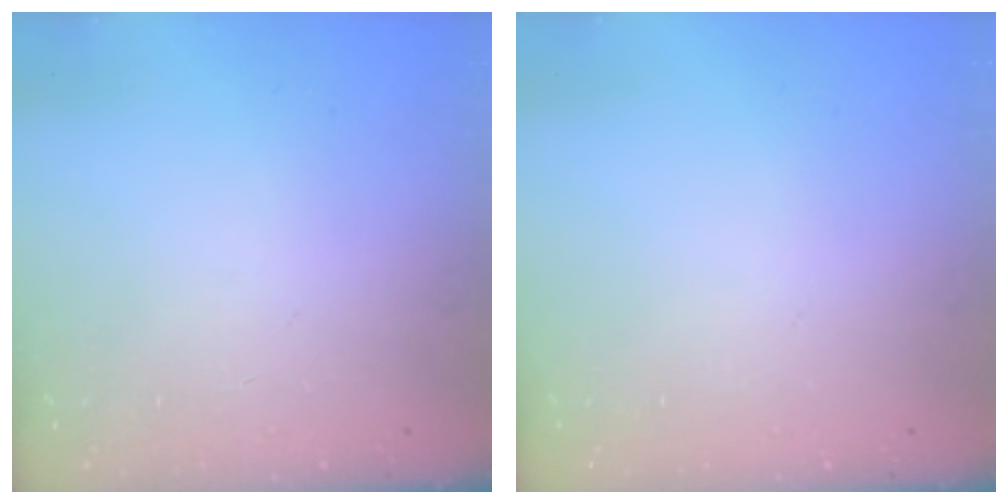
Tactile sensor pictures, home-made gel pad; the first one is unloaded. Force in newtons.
{"total": 0.0}